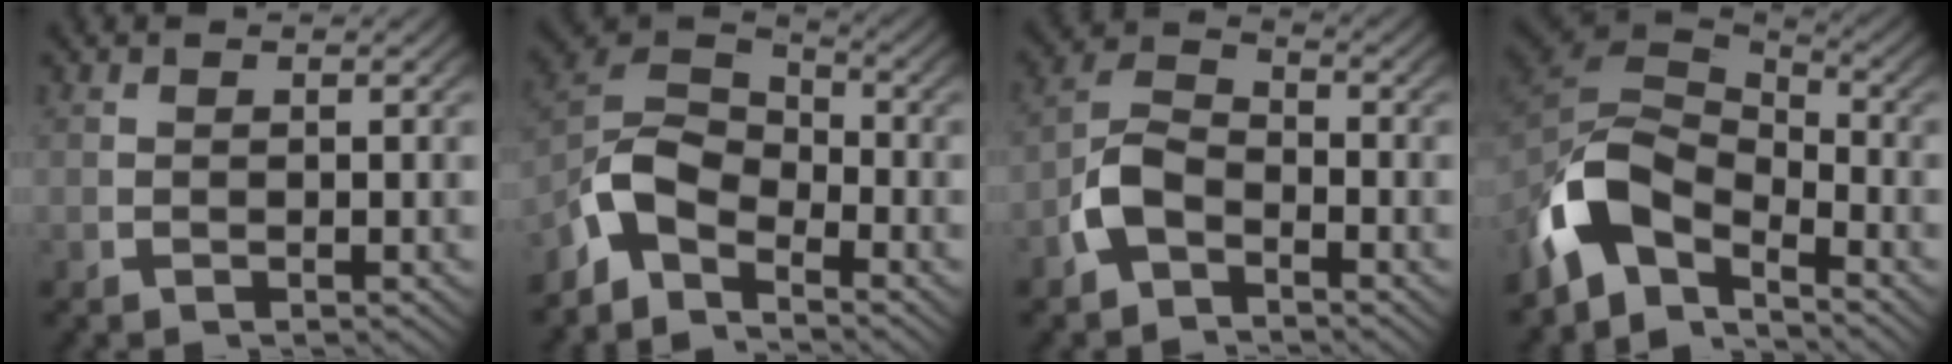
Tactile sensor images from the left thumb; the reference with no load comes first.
{"total": 8.4, "force": [-1.0, 5.9, 5.8], "torque": [-0.118, -0.008, -0.029]}
{"total": 5.8, "force": [-2.1, 4.5, 3.0], "torque": [-0.068, -0.007, -0.042]}
{"total": 11.3, "force": [-1.5, 7.4, 8.4], "torque": [-0.189, -0.024, -0.023]}